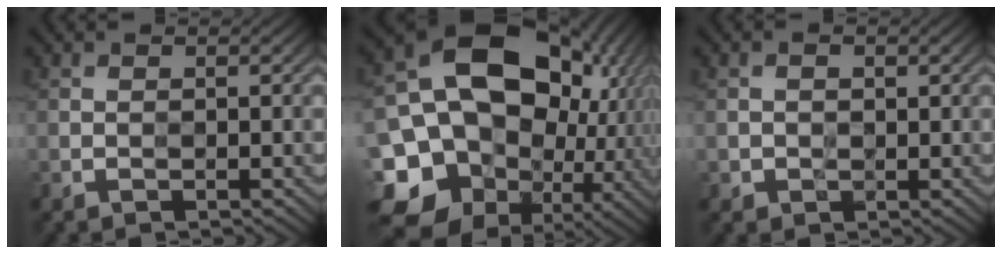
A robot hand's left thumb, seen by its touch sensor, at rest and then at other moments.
{"total": 20.2, "force": [-0.2, 16.0, 12.3], "torque": [-0.272, -0.035, 0.028]}
{"total": 1.3, "force": [0.0, 1.2, 0.6], "torque": [-0.014, -0.006, 0.000]}